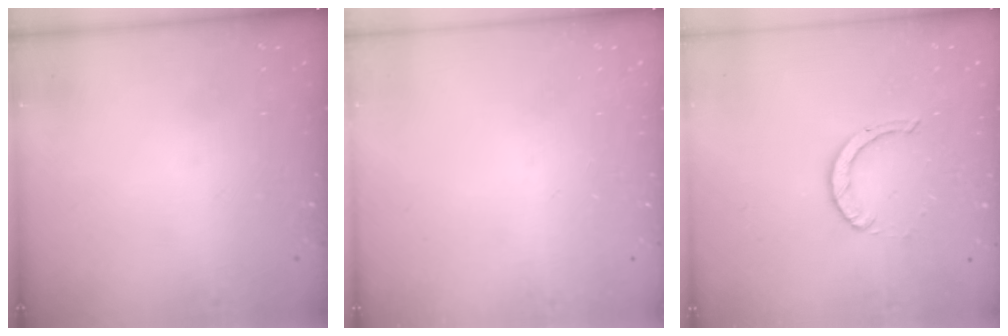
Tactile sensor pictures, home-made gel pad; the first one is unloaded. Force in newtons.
{"total": 0.0}
{"total": 2.0, "press": 2.0, "slide": 0.2}